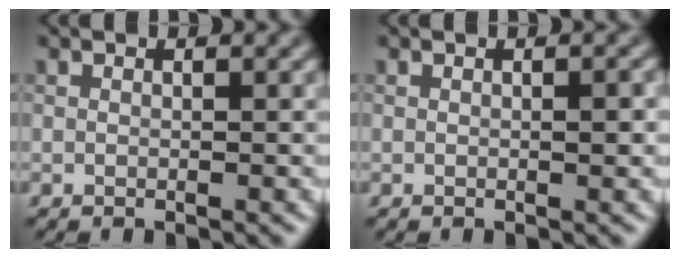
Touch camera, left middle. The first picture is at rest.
{"total": 0.9, "force": [0.0, 0.2, 0.8], "torque": [-0.012, -0.001, 0.001]}